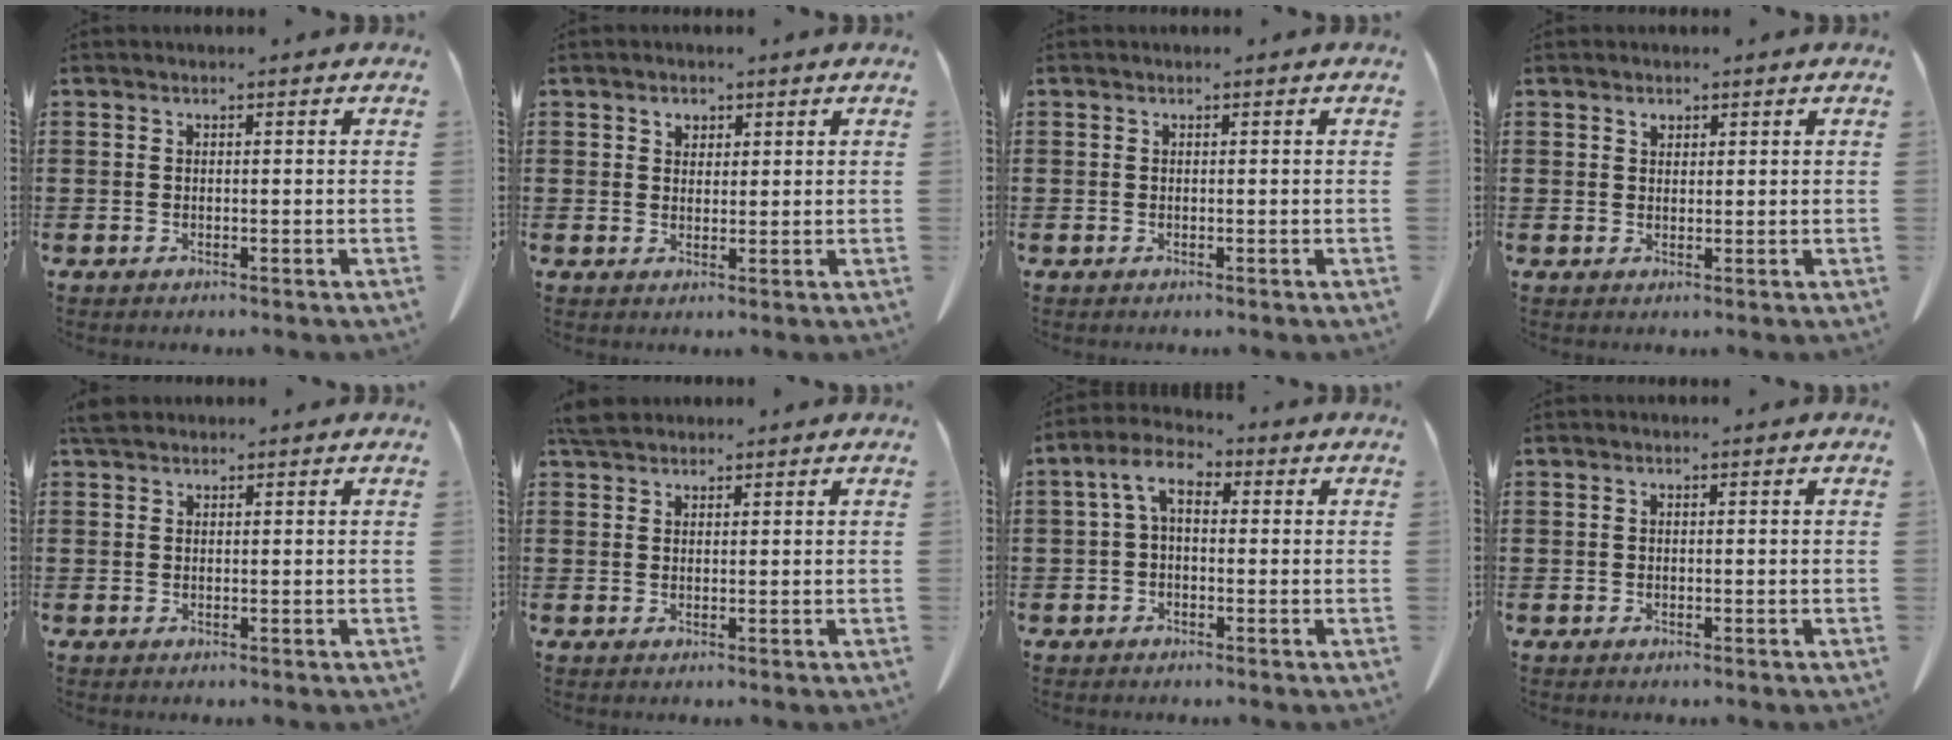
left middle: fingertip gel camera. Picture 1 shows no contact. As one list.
[{"total": 1.6, "force": [1.1, 1.0, 0.5], "torque": [-0.006, -0.001, 0.020]}, {"total": 0.0}, {"total": 1.1, "force": [0.8, 0.6, 0.5], "torque": [-0.005, -0.004, 0.016]}, {"total": 1.9, "force": [1.6, 0.7, 0.8], "torque": [-0.022, 0.003, 0.032]}, {"total": 3.1, "force": [2.7, 1.1, 1.2], "torque": [-0.032, 0.003, 0.054]}, {"total": 5.2, "force": [0.5, 3.0, 4.3], "torque": [-0.095, 0.012, 0.003]}, {"total": 0.0}]